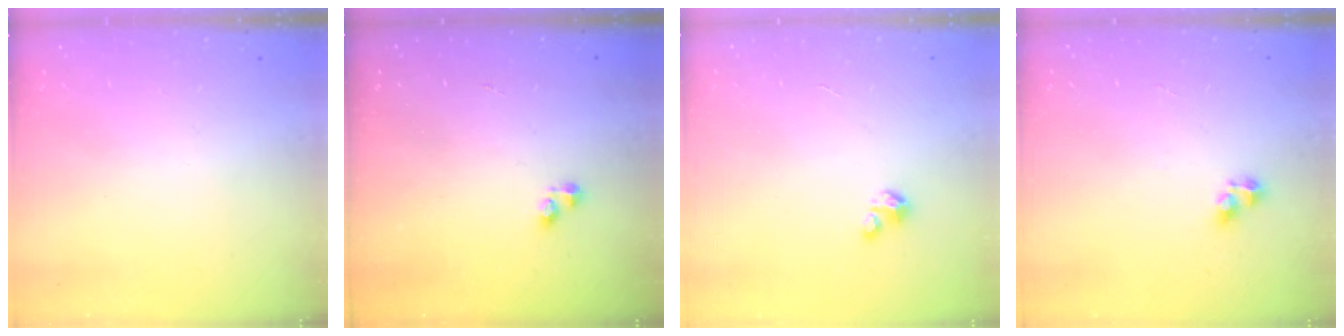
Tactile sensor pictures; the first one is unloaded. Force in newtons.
{"total": 2.3, "press": 2.2, "slide": 0.3}
{"total": 2.7, "press": 2.7, "slide": 0.2}
{"total": 3.7, "press": 3.7, "slide": 0.3}